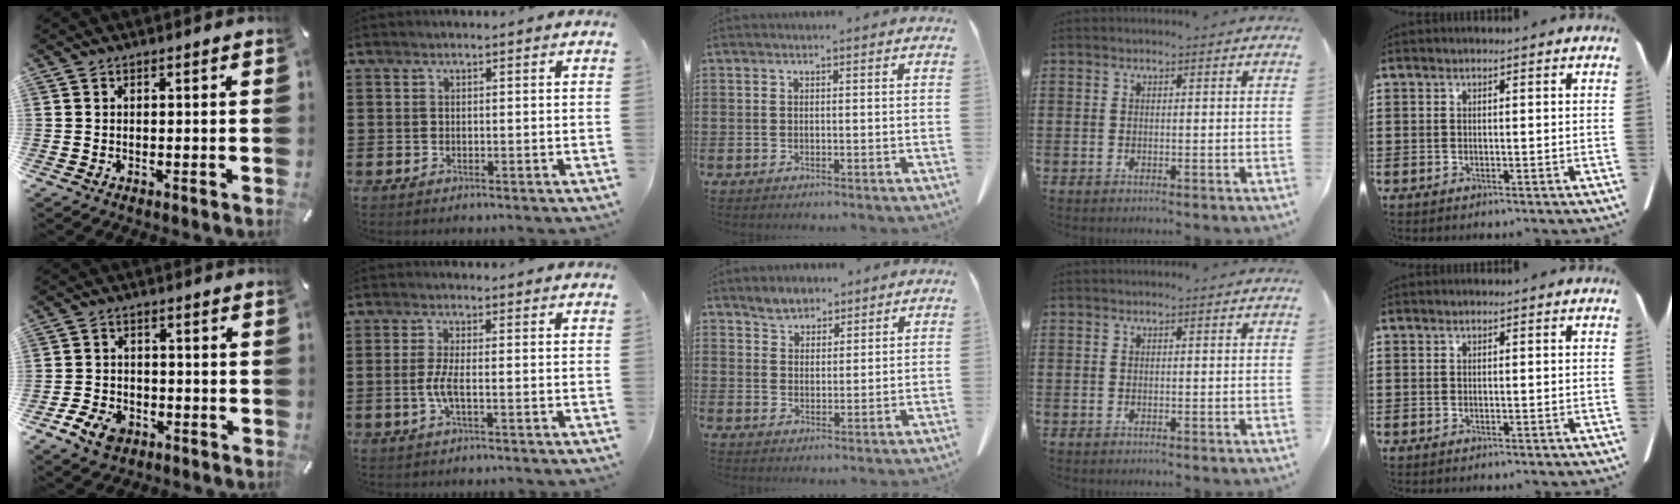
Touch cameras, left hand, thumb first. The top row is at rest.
{"thumb": {"total": 6.3, "force": [-3.5, 4.5, 2.8], "torque": [-0.066, 0.015, -0.066]}, "index": {"total": 3.3, "force": [-0.7, 0.4, 3.2], "torque": [-0.080, -0.009, -0.021]}, "middle": {"total": 3.8, "force": [3.3, 1.8, 0.5], "torque": [-0.022, 0.002, 0.066]}}